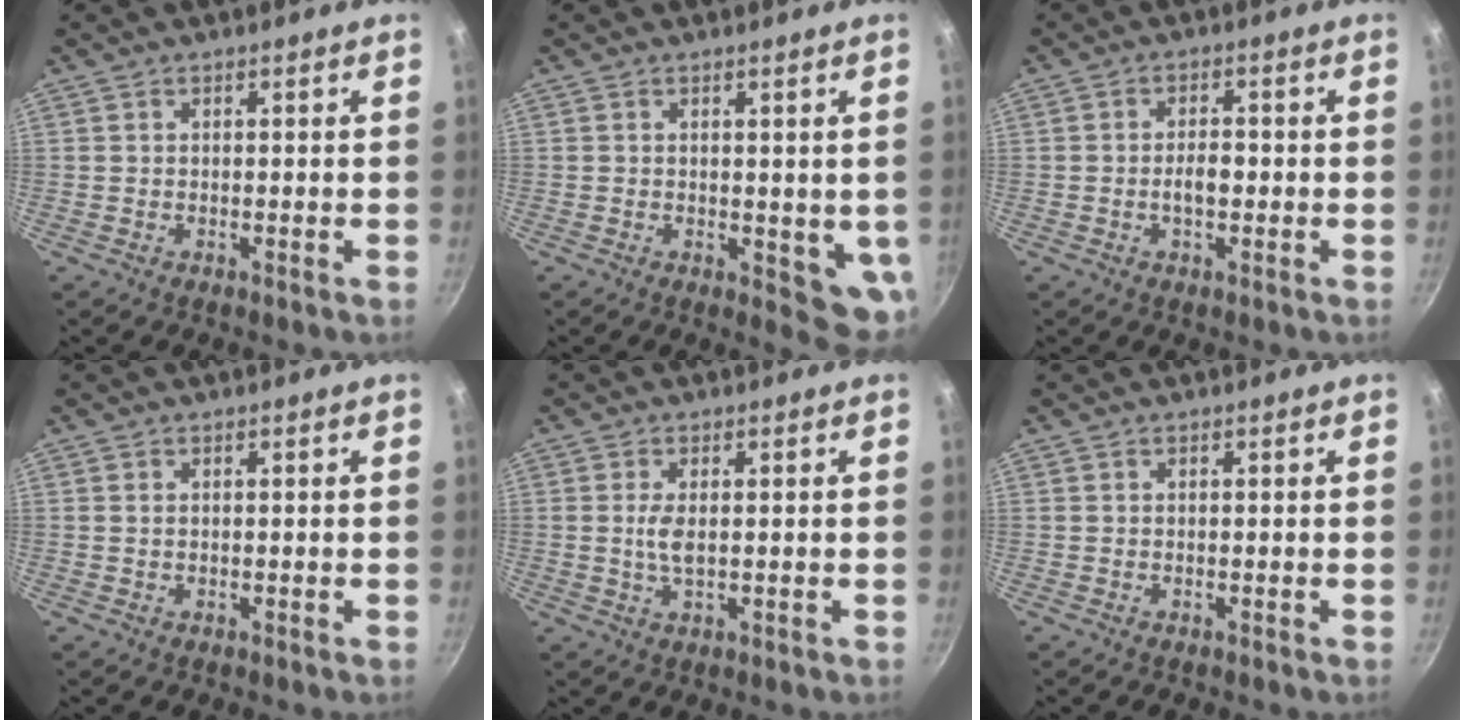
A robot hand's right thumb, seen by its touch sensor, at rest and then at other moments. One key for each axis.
{"total": 6.0, "fx": 0.4, "fy": 3.1, "fz": 5.2, "tx": -0.050, "ty": -0.015, "tz": 0.009}
{"total": 3.6, "fx": -0.7, "fy": 1.9, "fz": 3.0, "tx": -0.042, "ty": 0.013, "tz": -0.012}
{"total": 0.6, "fx": 0.1, "fy": 0.4, "fz": 0.4, "tx": -0.007, "ty": 0.002, "tz": 0.002}
{"total": 3.3, "fx": 0.3, "fy": 1.4, "fz": 3.0, "tx": -0.063, "ty": -0.002, "tz": 0.005}
{"total": 0.0}